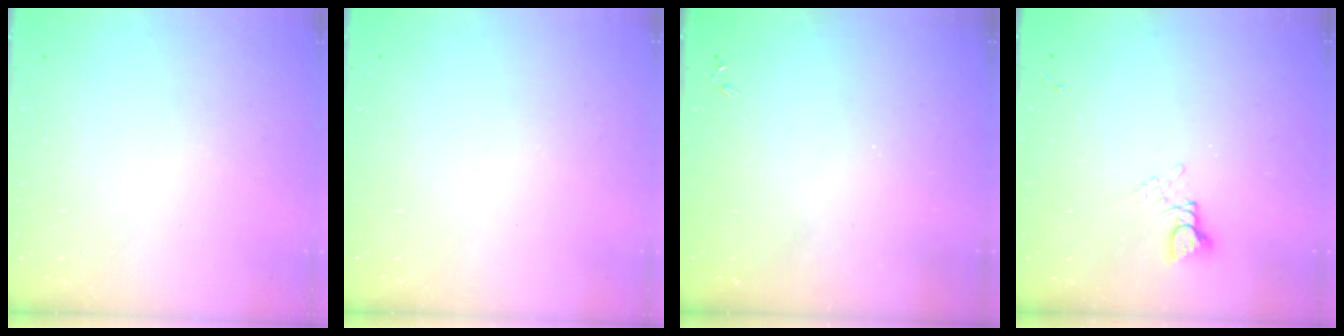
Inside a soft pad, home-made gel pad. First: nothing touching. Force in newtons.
{"total": 0.0}
{"total": 0.0}
{"total": 2.7, "press": 2.7, "slide": 0.2}